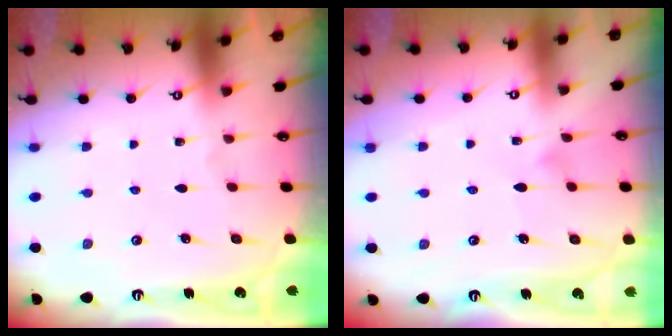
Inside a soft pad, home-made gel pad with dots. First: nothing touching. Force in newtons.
{"total": 3.3, "press": 3.3, "slide": 0.1}